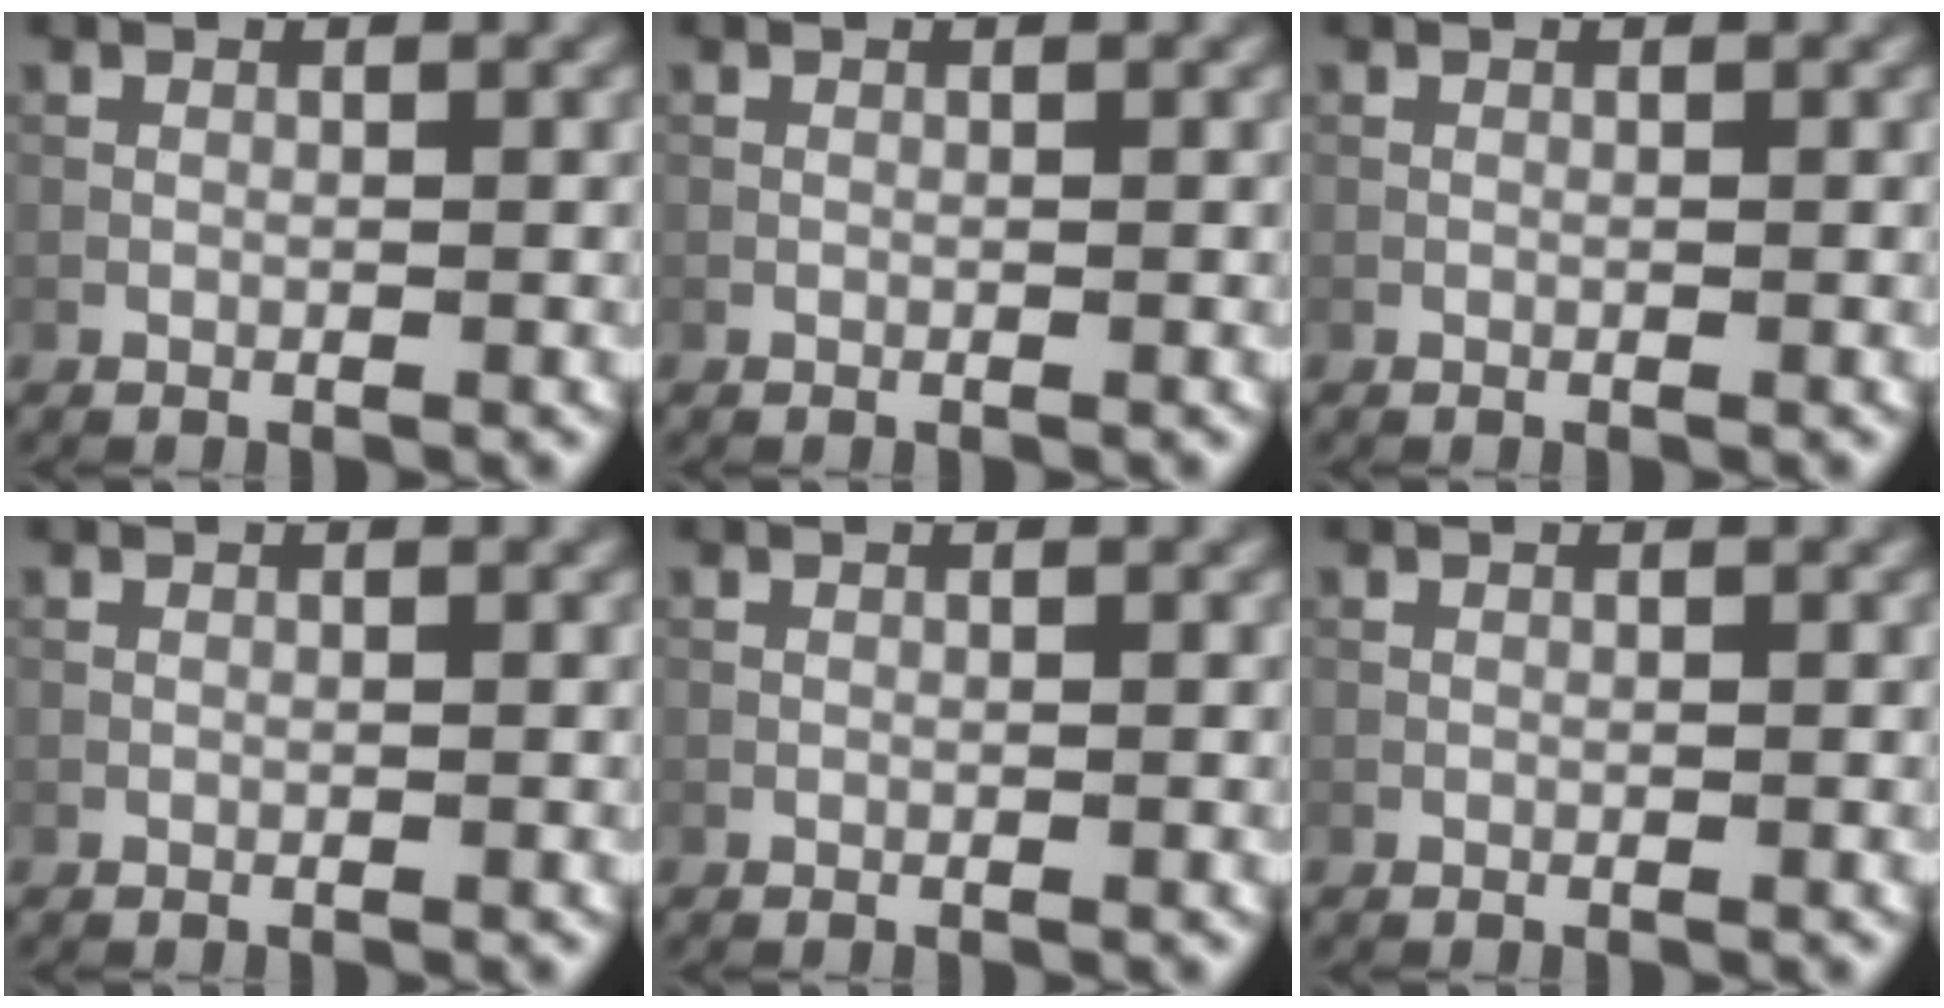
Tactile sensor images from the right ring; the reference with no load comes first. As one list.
[{"total": 0.0}, {"total": 0.0}, {"total": 0.0}, {"total": 0.0}, {"total": 0.0}]